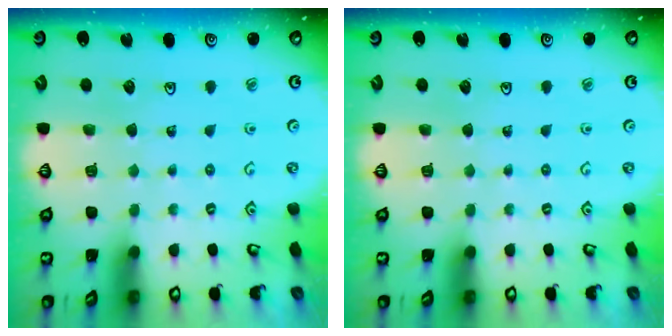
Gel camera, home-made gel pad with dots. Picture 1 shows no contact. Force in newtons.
{"total": 0.0}